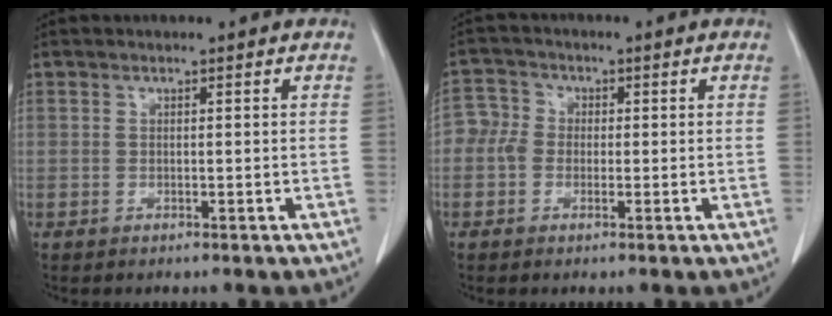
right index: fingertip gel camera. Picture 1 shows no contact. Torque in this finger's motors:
{"motor_torque": [0.09, 0.02, 0.04, 0.05]}